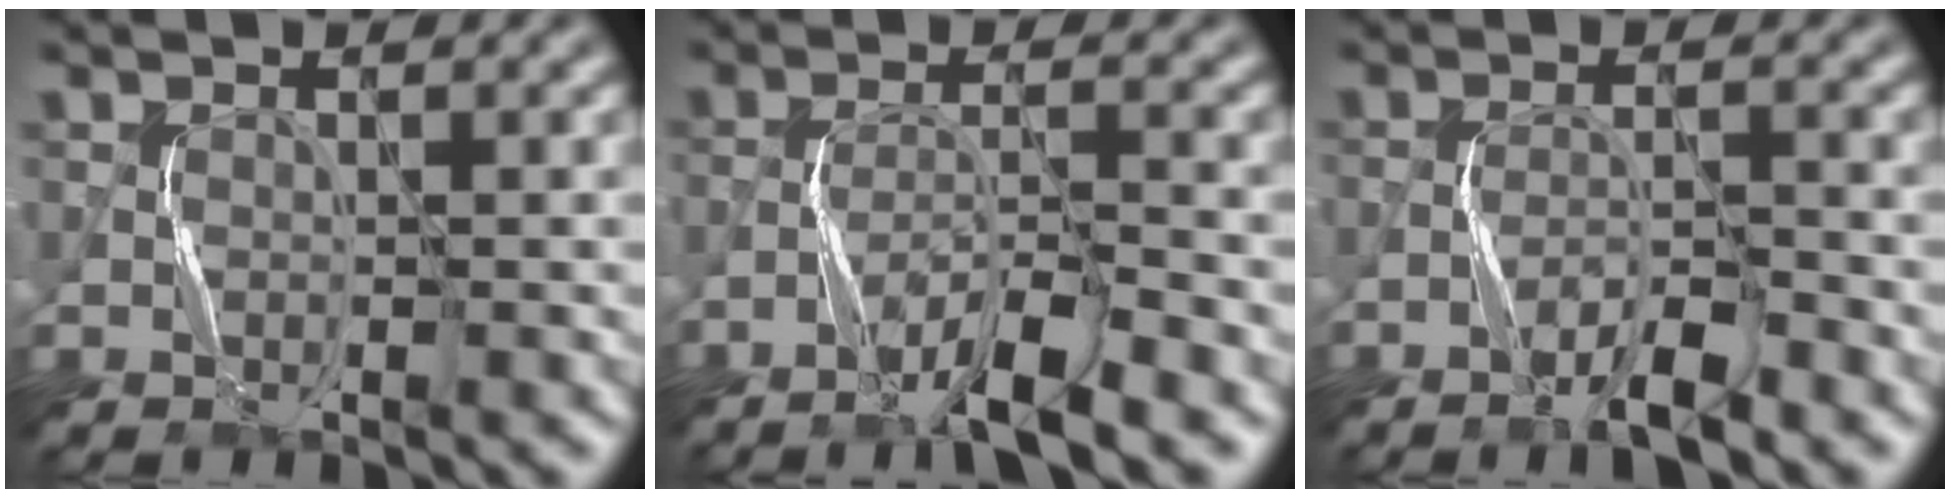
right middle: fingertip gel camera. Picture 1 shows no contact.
{"total": 5.0, "force": [-3.6, 0.4, 3.4], "torque": [-0.063, 0.005, -0.071]}
{"total": 3.3, "force": [-2.5, 0.3, 2.2], "torque": [-0.041, 0.007, -0.050]}